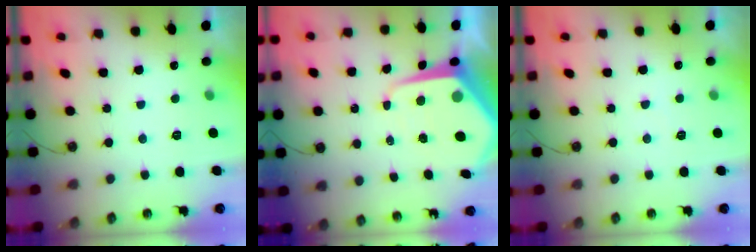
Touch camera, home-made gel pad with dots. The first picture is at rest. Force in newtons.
{"total": 11.5, "press": 11.4, "slide": 1.0}
{"total": 2.4, "press": 2.3, "slide": 0.5}